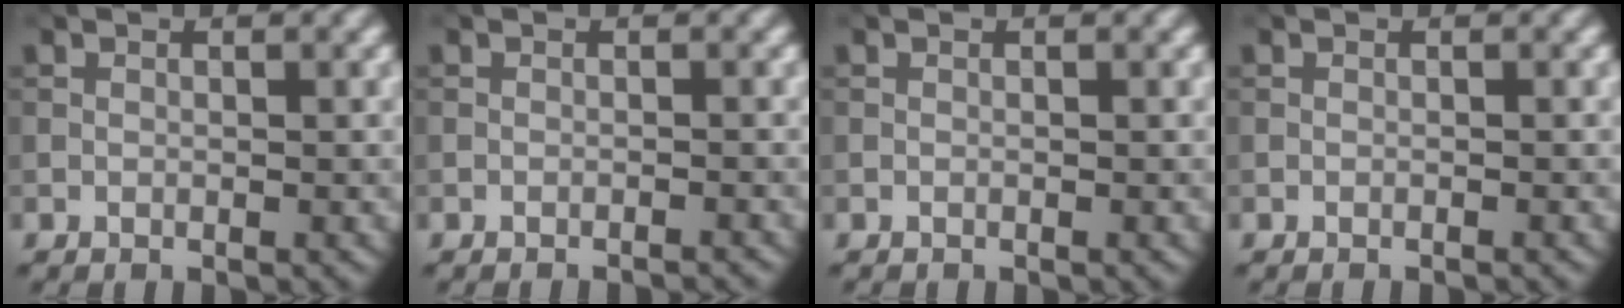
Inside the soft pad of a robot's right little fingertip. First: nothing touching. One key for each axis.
{"total": 1.2, "fx": -1.1, "fy": 0.2, "fz": 0.5, "tx": 0.001, "ty": 0.003, "tz": -0.018}
{"total": 0.0}
{"total": 0.8, "fx": -0.7, "fy": 0.1, "fz": 0.2, "tx": 0.003, "ty": 0.000, "tz": -0.012}